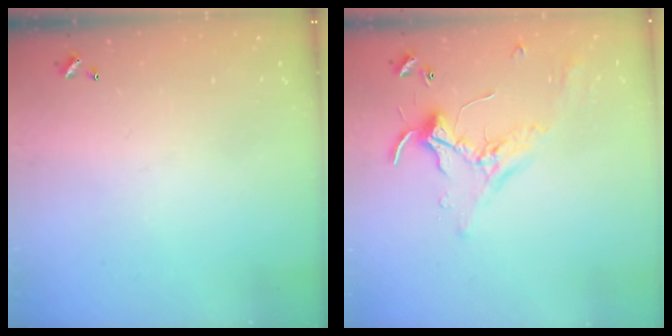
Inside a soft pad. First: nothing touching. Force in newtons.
{"total": 1.7, "press": 1.7, "slide": 0.1}